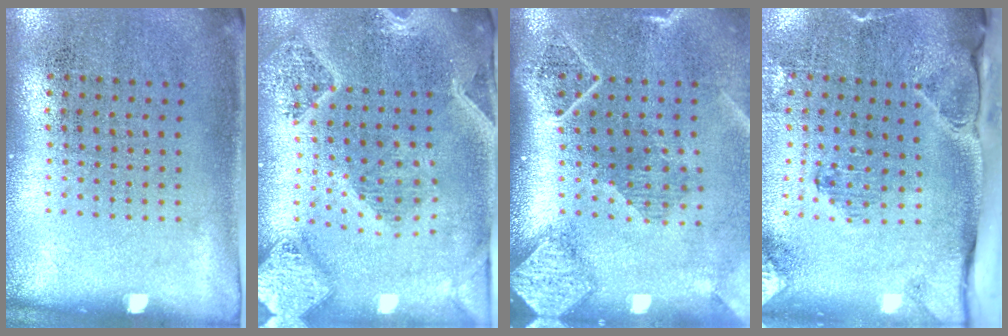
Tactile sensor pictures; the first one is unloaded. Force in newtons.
{"total": 3.3, "press": 2.8, "slide": 1.8}
{"total": 2.7, "press": 2.0, "slide": 1.8}
{"total": 3.1, "press": 2.3, "slide": 2.1}